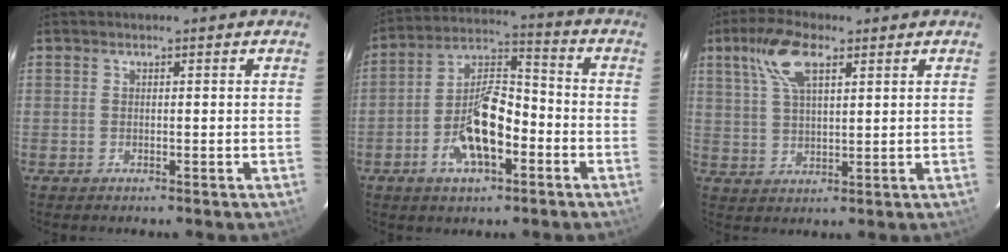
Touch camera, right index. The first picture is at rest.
{"total": 12.3, "force": [-5.0, 5.2, 10.0], "torque": [-0.197, 0.015, -0.086]}
{"total": 8.7, "force": [4.4, 3.5, 6.7], "torque": [-0.131, 0.020, 0.085]}